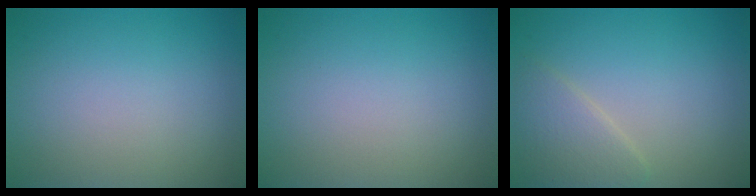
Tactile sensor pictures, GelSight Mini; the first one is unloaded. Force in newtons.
{"total": 0.0}
{"total": 2.8, "press": 2.8, "slide": 0.3}